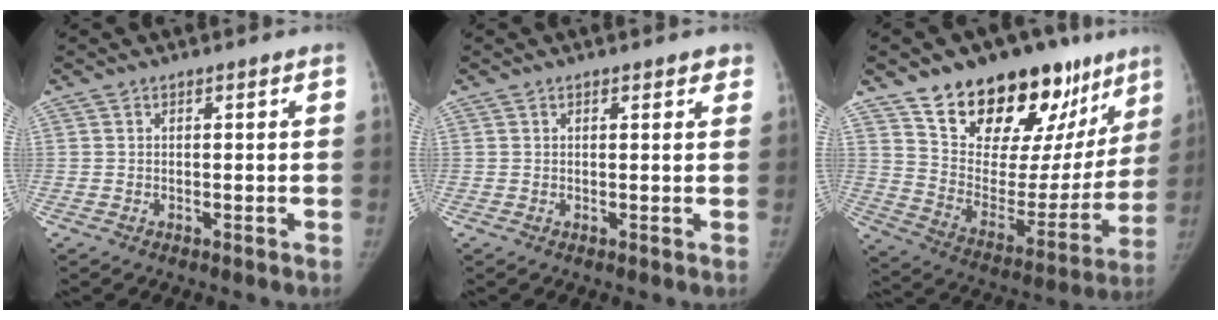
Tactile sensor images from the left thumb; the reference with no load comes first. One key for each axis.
{"total": 1.7, "fx": 1.2, "fy": 0.8, "fz": 0.9, "tx": 0.003, "ty": -0.003, "tz": 0.011}
{"total": 28.7, "fx": 19.4, "fy": 14.3, "fz": 15.7, "tx": -0.190, "ty": -0.078, "tz": 0.300}